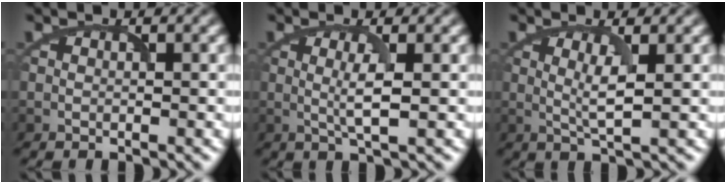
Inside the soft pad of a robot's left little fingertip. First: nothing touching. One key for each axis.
{"total": 2.2, "fx": 0.0, "fy": 0.3, "fz": 2.2, "tx": -0.040, "ty": -0.001, "tz": 0.003}
{"total": 2.3, "fx": 0.2, "fy": 0.4, "fz": 2.2, "tx": -0.043, "ty": -0.003, "tz": 0.009}